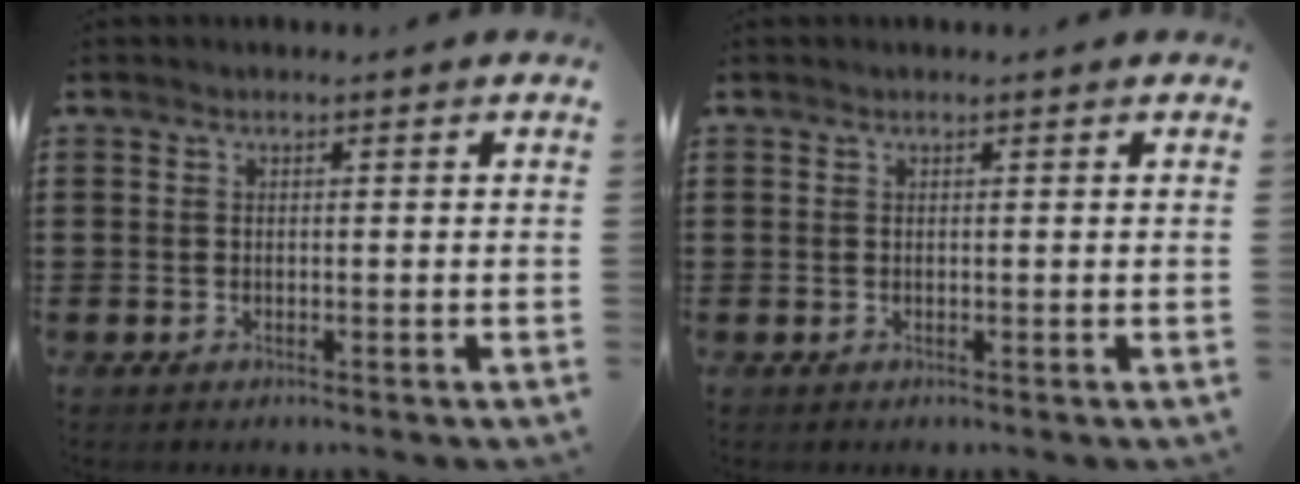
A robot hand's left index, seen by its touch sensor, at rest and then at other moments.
{"total": 0.0}